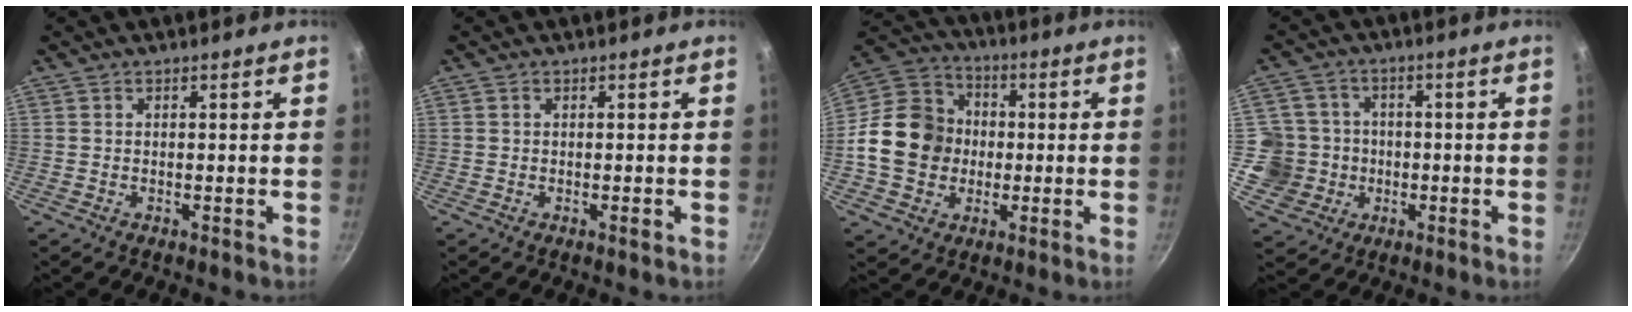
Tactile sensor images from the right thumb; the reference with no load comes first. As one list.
[{"total": 0.9, "force": [-0.2, 0.4, 0.8], "torque": [-0.014, 0.001, -0.003]}, {"total": 15.9, "force": [-1.2, 13.7, 8.0], "torque": [-0.119, 0.030, -0.031]}, {"total": 8.8, "force": [-1.2, 8.6, 1.3], "torque": [0.016, 0.020, -0.028]}]